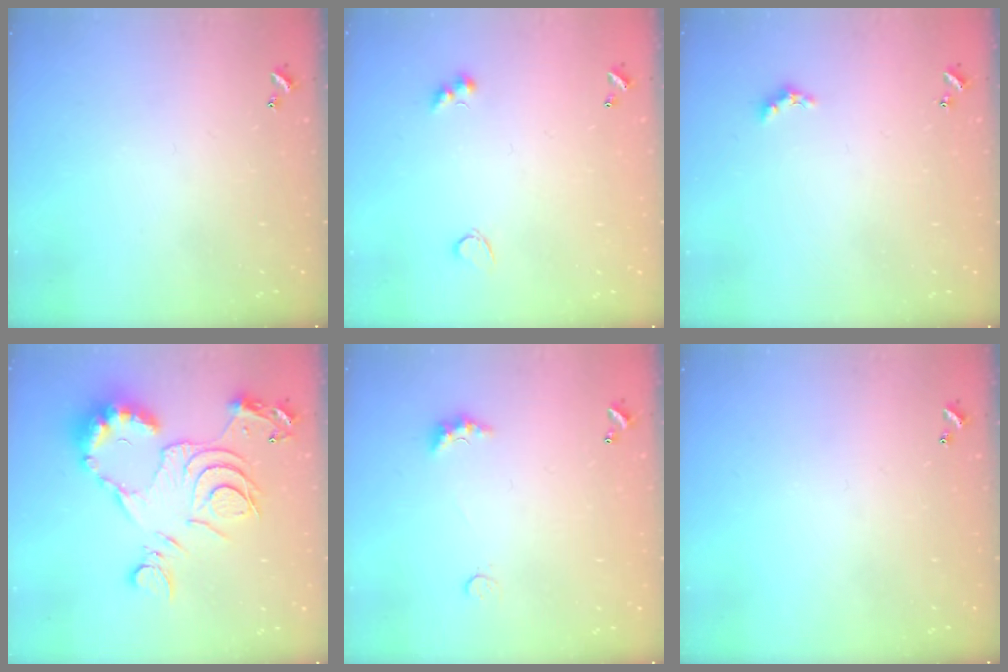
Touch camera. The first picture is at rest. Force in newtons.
{"total": 2.8, "press": 2.7, "slide": 0.7}
{"total": 1.5, "press": 1.4, "slide": 0.4}
{"total": 16.8, "press": 16.7, "slide": 1.8}
{"total": 2.6, "press": 2.5, "slide": 0.7}
{"total": 0.0}